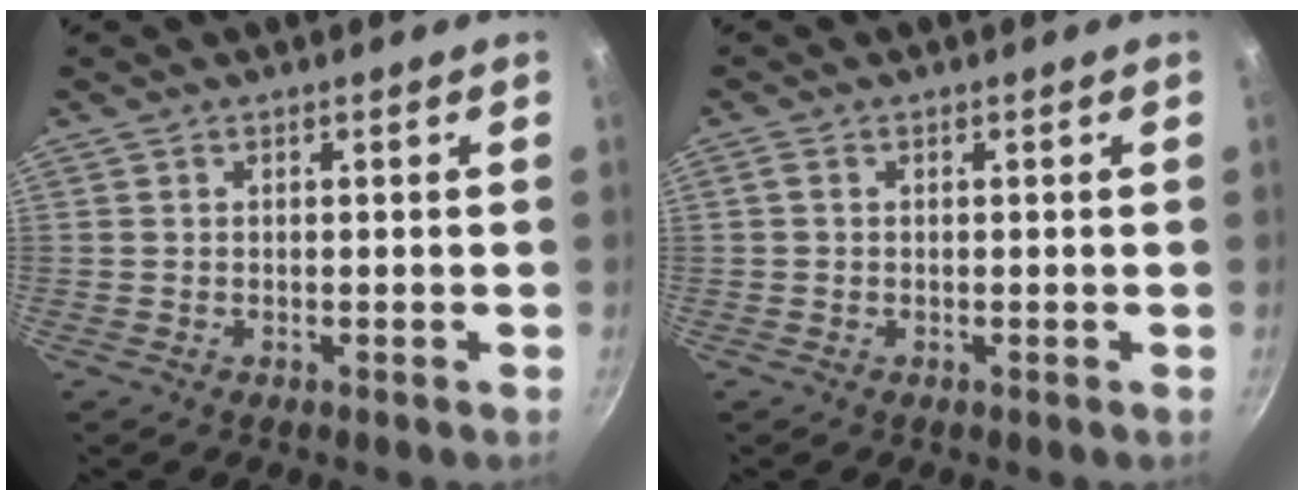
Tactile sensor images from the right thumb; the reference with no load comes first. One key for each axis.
{"total": 0.9, "fx": 0.1, "fy": 0.7, "fz": 0.6, "tx": -0.013, "ty": 0.004, "tz": 0.002}